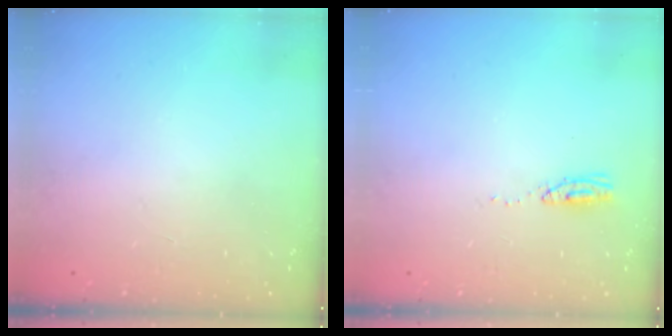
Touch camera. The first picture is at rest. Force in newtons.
{"total": 4.1, "press": 4.0, "slide": 1.0}